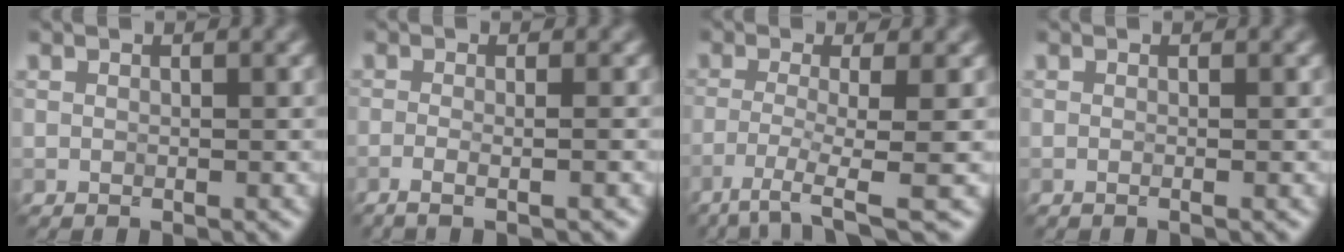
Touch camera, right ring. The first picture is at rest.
{"total": 3.0, "force": [-0.9, 1.3, 2.6], "torque": [-0.017, 0.004, -0.033]}
{"total": 4.3, "force": [-2.2, 0.5, 3.7], "torque": [-0.067, -0.006, -0.049]}
{"total": 0.6, "force": [0.0, 0.1, 0.5], "torque": [-0.011, -0.008, -0.004]}